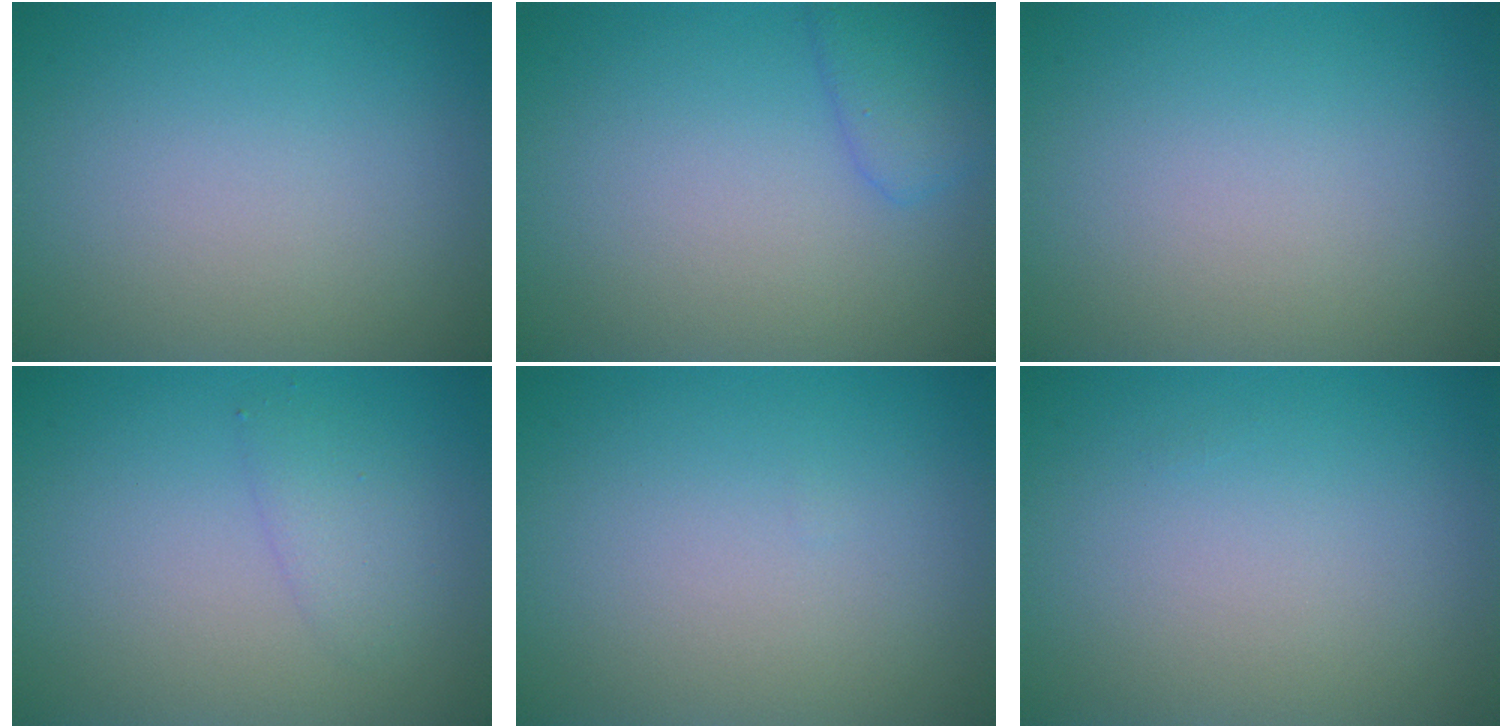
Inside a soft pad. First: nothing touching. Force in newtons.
{"total": 2.3, "press": 2.2, "slide": 0.2}
{"total": 0.0}
{"total": 1.5, "press": 1.5, "slide": 0.1}
{"total": 0.0}
{"total": 0.0}